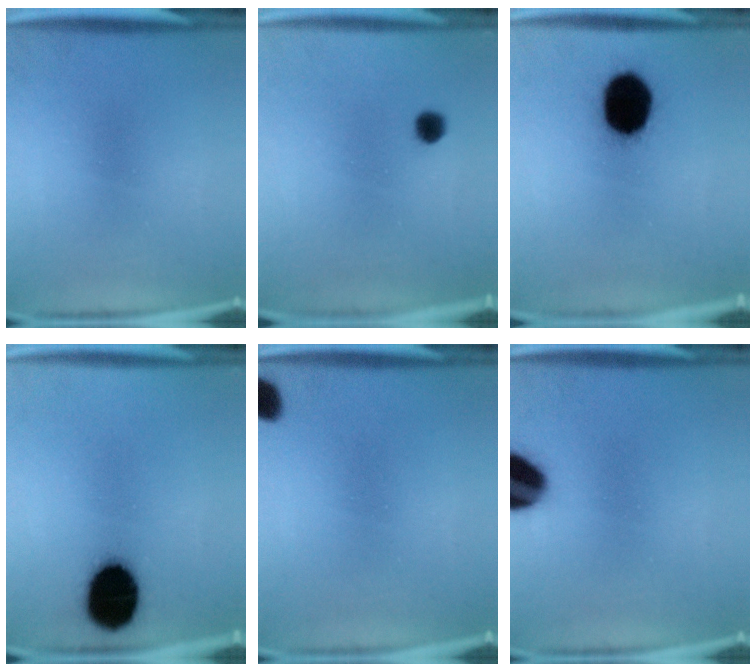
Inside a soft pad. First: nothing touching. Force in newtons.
{"total": 2.2}
{"total": 16.7}
{"total": 16.4}
{"total": 3.8}
{"total": 14.9}